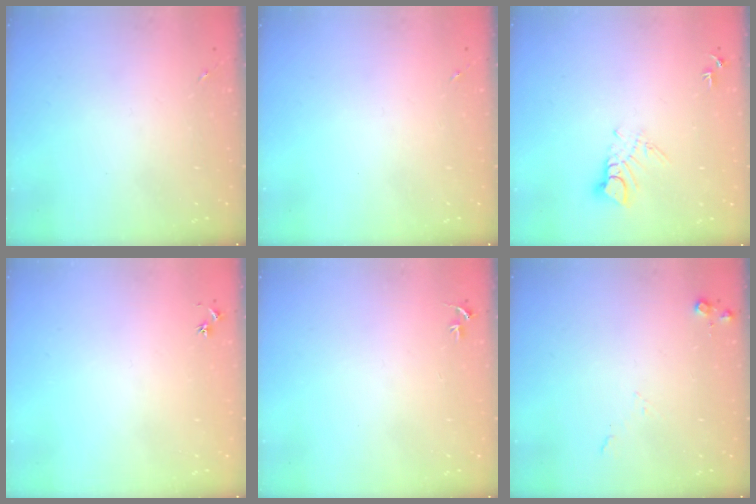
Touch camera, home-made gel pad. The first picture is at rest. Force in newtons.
{"total": 0.0}
{"total": 5.9, "press": 5.9, "slide": 0.5}
{"total": 2.5, "press": 2.5, "slide": 0.3}
{"total": 2.7, "press": 2.7, "slide": 0.3}
{"total": 6.2, "press": 6.2, "slide": 0.5}